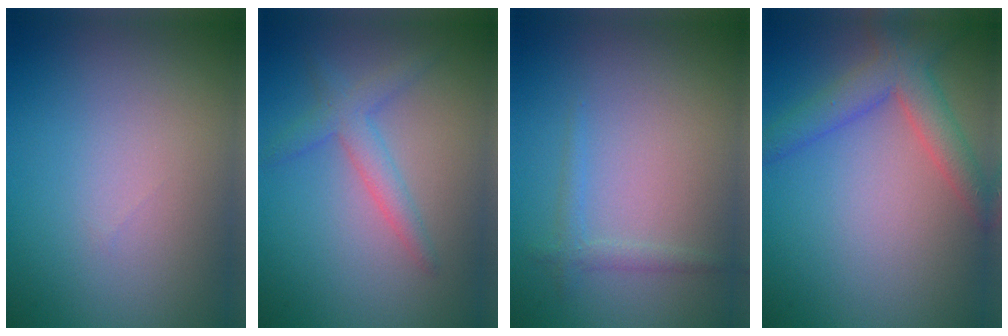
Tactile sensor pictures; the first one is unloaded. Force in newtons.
{"total": 2.5, "press": 2.5, "slide": 0.1}
{"total": 1.1, "press": 1.1, "slide": 0.1}
{"total": 4.1, "press": 4.1, "slide": 0.3}